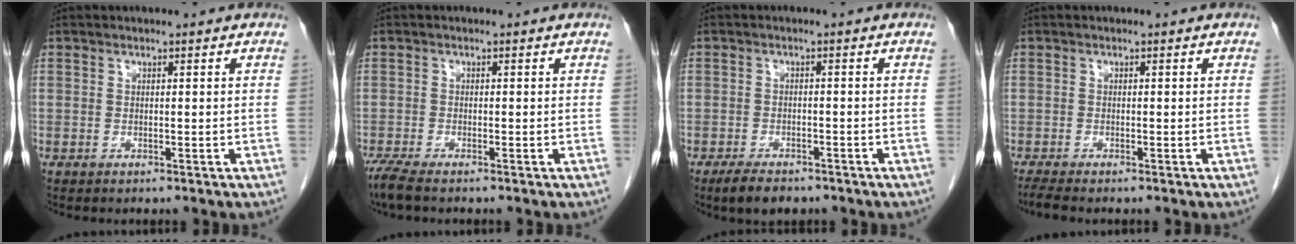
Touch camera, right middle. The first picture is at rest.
{"total": 2.9, "force": [-2.4, 0.2, 1.6], "torque": [-0.038, -0.009, -0.045]}
{"total": 4.5, "force": [-3.4, 1.8, 2.3], "torque": [-0.042, -0.004, -0.051]}
{"total": 1.7, "force": [-1.5, -0.2, 0.8], "torque": [-0.022, -0.006, -0.029]}